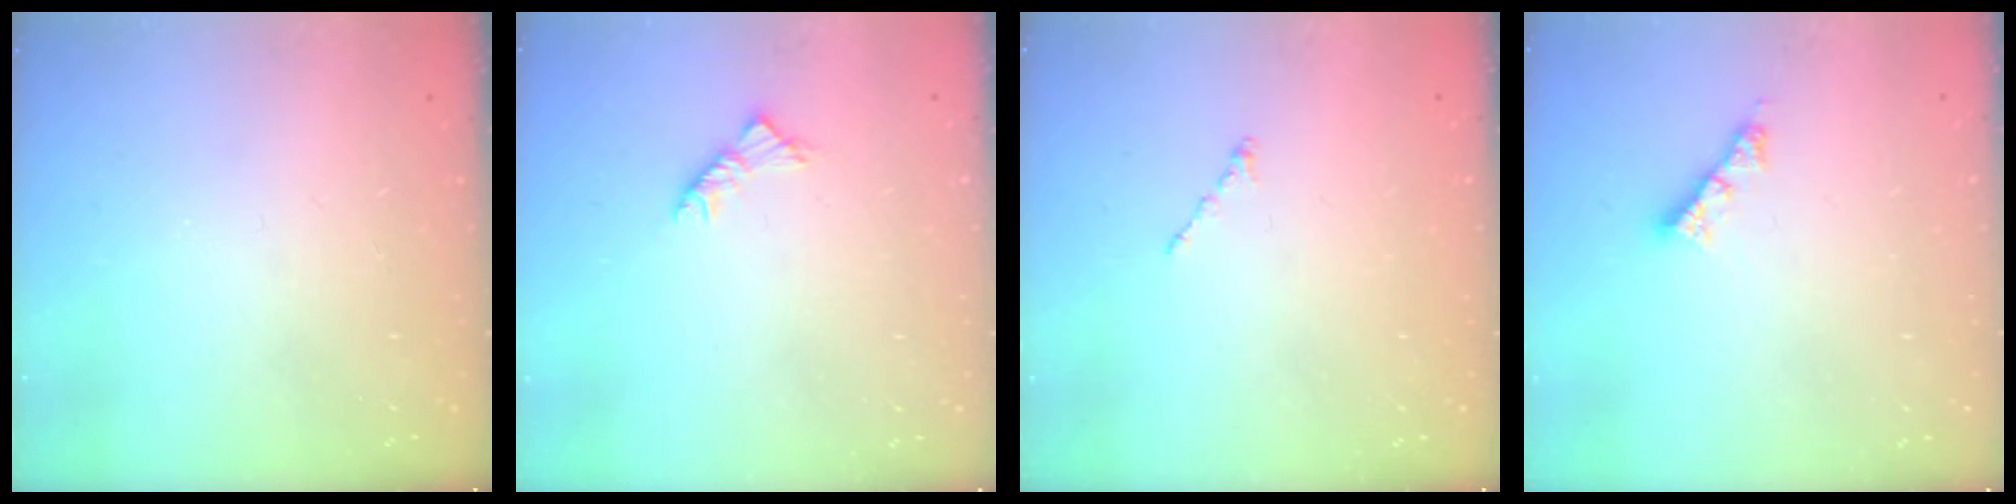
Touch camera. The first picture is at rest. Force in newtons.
{"total": 4.1, "press": 3.9, "slide": 1.1}
{"total": 0.0}
{"total": 4.1, "press": 4.0, "slide": 0.3}